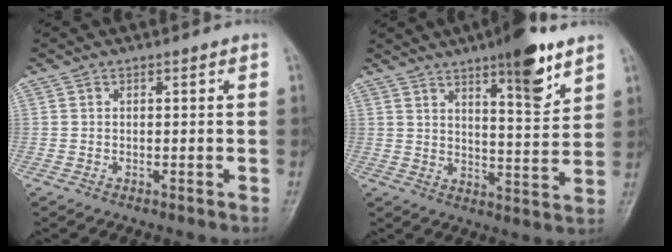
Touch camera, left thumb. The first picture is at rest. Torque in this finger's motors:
{"motor_torque": [1.46, 0.90, 1.04, -0.70, 0.03]}